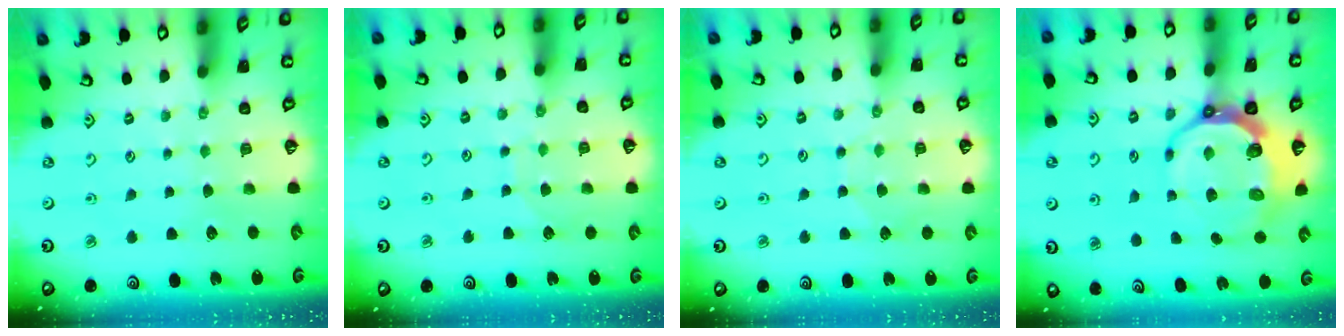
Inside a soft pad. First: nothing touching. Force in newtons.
{"total": 5.7, "press": 5.7, "slide": 0.6}
{"total": 5.5, "press": 5.5, "slide": 0.5}
{"total": 12.3, "press": 11.3, "slide": 4.8}